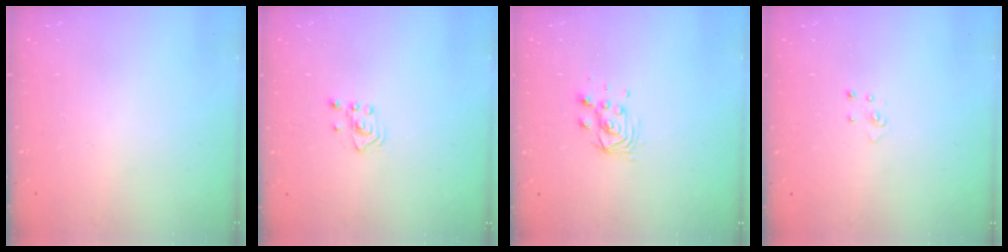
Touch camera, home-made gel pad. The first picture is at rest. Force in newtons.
{"total": 2.1, "press": 2.1, "slide": 0.1}
{"total": 5.8, "press": 5.8, "slide": 0.5}
{"total": 3.0, "press": 2.9, "slide": 0.3}